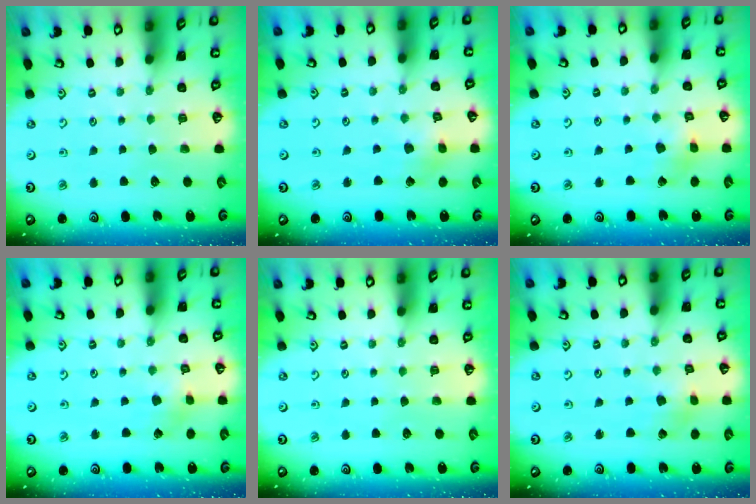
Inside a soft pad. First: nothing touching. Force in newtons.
{"total": 3.6, "press": 3.6, "slide": 0.4}
{"total": 3.8, "press": 3.7, "slide": 0.5}
{"total": 2.9, "press": 2.9, "slide": 0.2}
{"total": 0.0}
{"total": 2.5, "press": 2.4, "slide": 0.4}